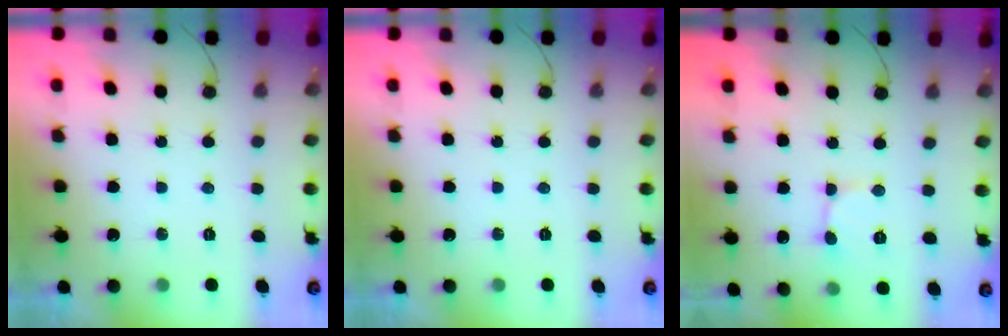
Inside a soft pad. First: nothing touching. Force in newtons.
{"total": 0.0}
{"total": 1.9, "press": 1.9, "slide": 0.1}